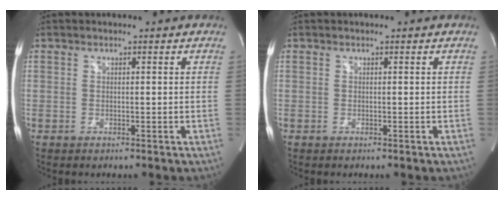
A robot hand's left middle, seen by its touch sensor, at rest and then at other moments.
{"total": 0.0}